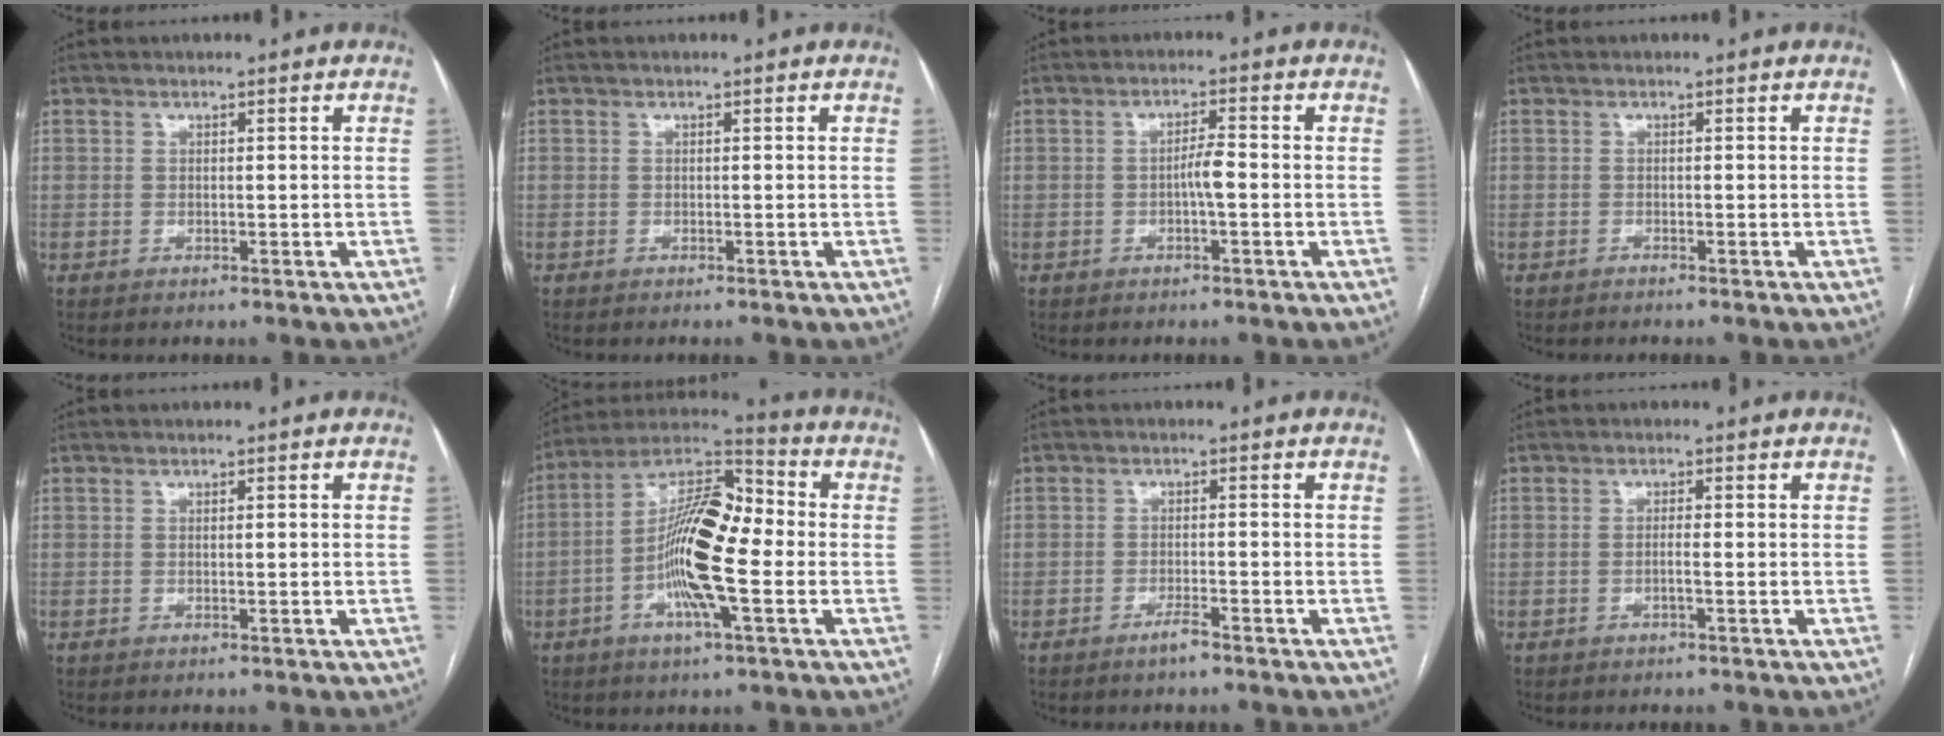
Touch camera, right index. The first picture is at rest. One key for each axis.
{"total": 0.0}
{"total": 2.7, "fx": -0.7, "fy": 0.2, "fz": 2.6, "tx": -0.044, "ty": 0.003, "tz": -0.012}
{"total": 0.6, "fx": -0.6, "fy": -0.2, "fz": 0.2, "tx": -0.002, "ty": 0.001, "tz": -0.010}
{"total": 0.7, "fx": 0.0, "fy": 0.0, "fz": 0.7, "tx": -0.012, "ty": 0.000, "tz": 0.002}
{"total": 15.4, "fx": -2.5, "fy": 3.5, "fz": 14.8, "tx": -0.273, "ty": 0.018, "tz": -0.050}
{"total": 2.1, "fx": -1.7, "fy": 0.1, "fz": 1.2, "tx": -0.026, "ty": -0.002, "tz": -0.029}
{"total": 1.3, "fx": -0.4, "fy": 0.0, "fz": 1.2, "tx": -0.021, "ty": 0.001, "tz": -0.008}